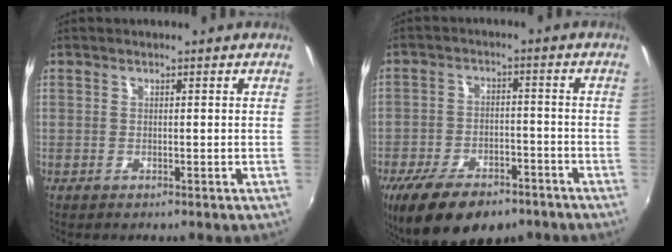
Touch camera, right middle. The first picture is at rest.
{"total": 16.1, "force": [-11.2, 7.2, 9.0], "torque": [-0.193, -0.028, -0.174]}